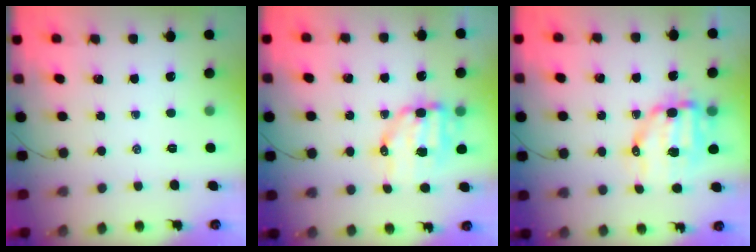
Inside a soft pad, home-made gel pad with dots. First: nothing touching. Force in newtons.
{"total": 9.9, "press": 9.8, "slide": 1.8}
{"total": 10.9, "press": 10.7, "slide": 2.2}